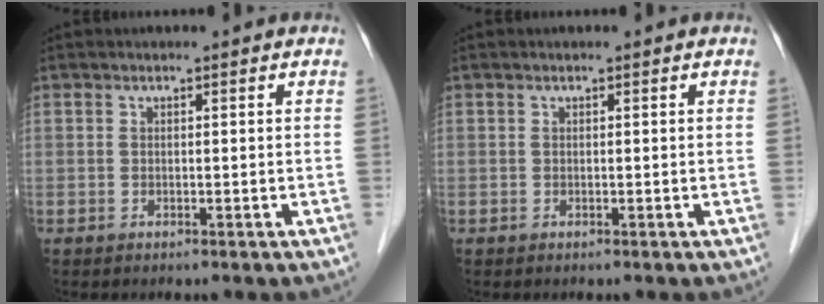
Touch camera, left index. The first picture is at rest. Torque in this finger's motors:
{"motor_torque": [-0.12, -0.05, 0.01, -0.01]}